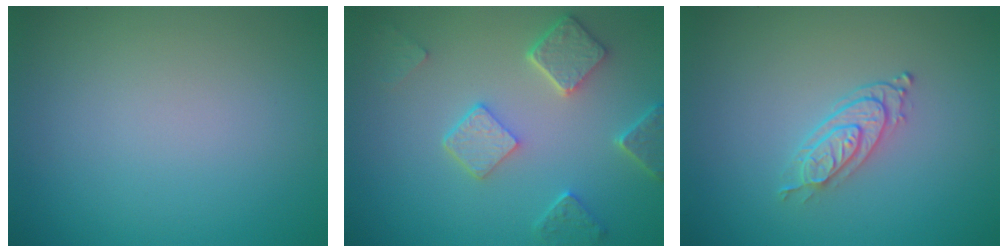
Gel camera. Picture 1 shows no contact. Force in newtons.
{"total": 4.6, "press": 3.6, "slide": 2.8}
{"total": 2.7, "press": 2.1, "slide": 1.6}